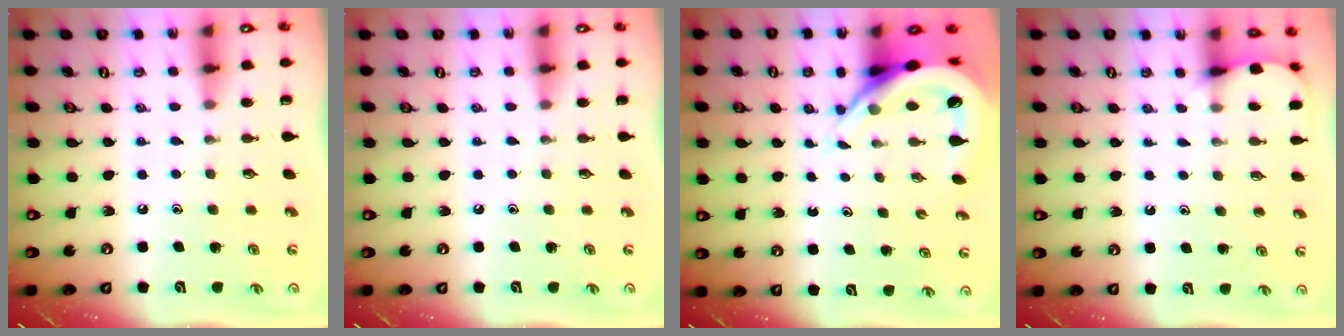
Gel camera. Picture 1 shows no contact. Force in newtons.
{"total": 0.0}
{"total": 6.8, "press": 6.8, "slide": 0.8}
{"total": 3.9, "press": 3.9, "slide": 0.3}